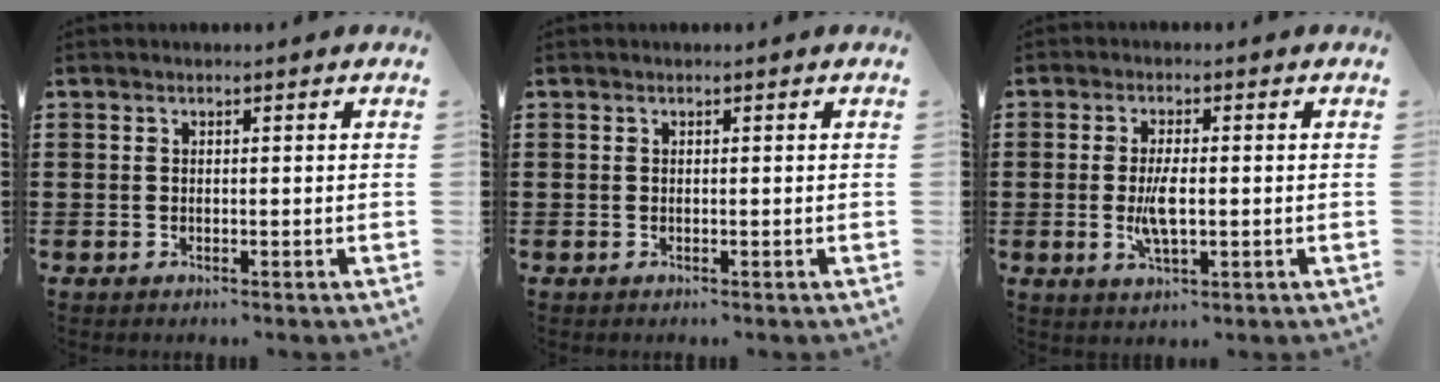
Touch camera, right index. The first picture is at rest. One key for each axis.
{"total": 0.0}
{"total": 5.1, "fx": -0.5, "fy": 1.6, "fz": 4.8, "tx": -0.104, "ty": -0.007, "tz": -0.016}